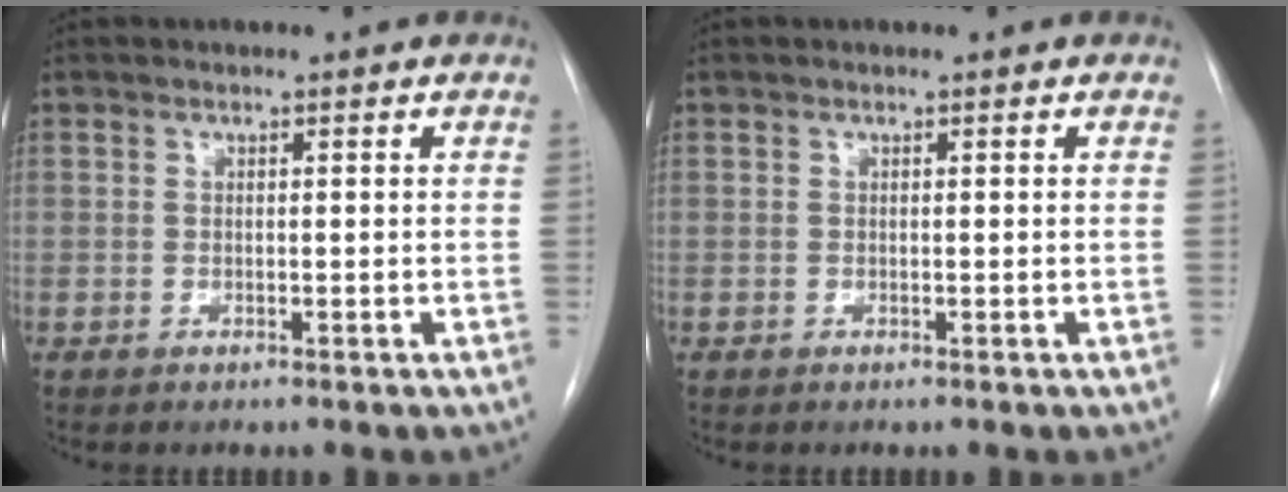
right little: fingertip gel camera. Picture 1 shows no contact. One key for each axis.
{"total": 0.0}